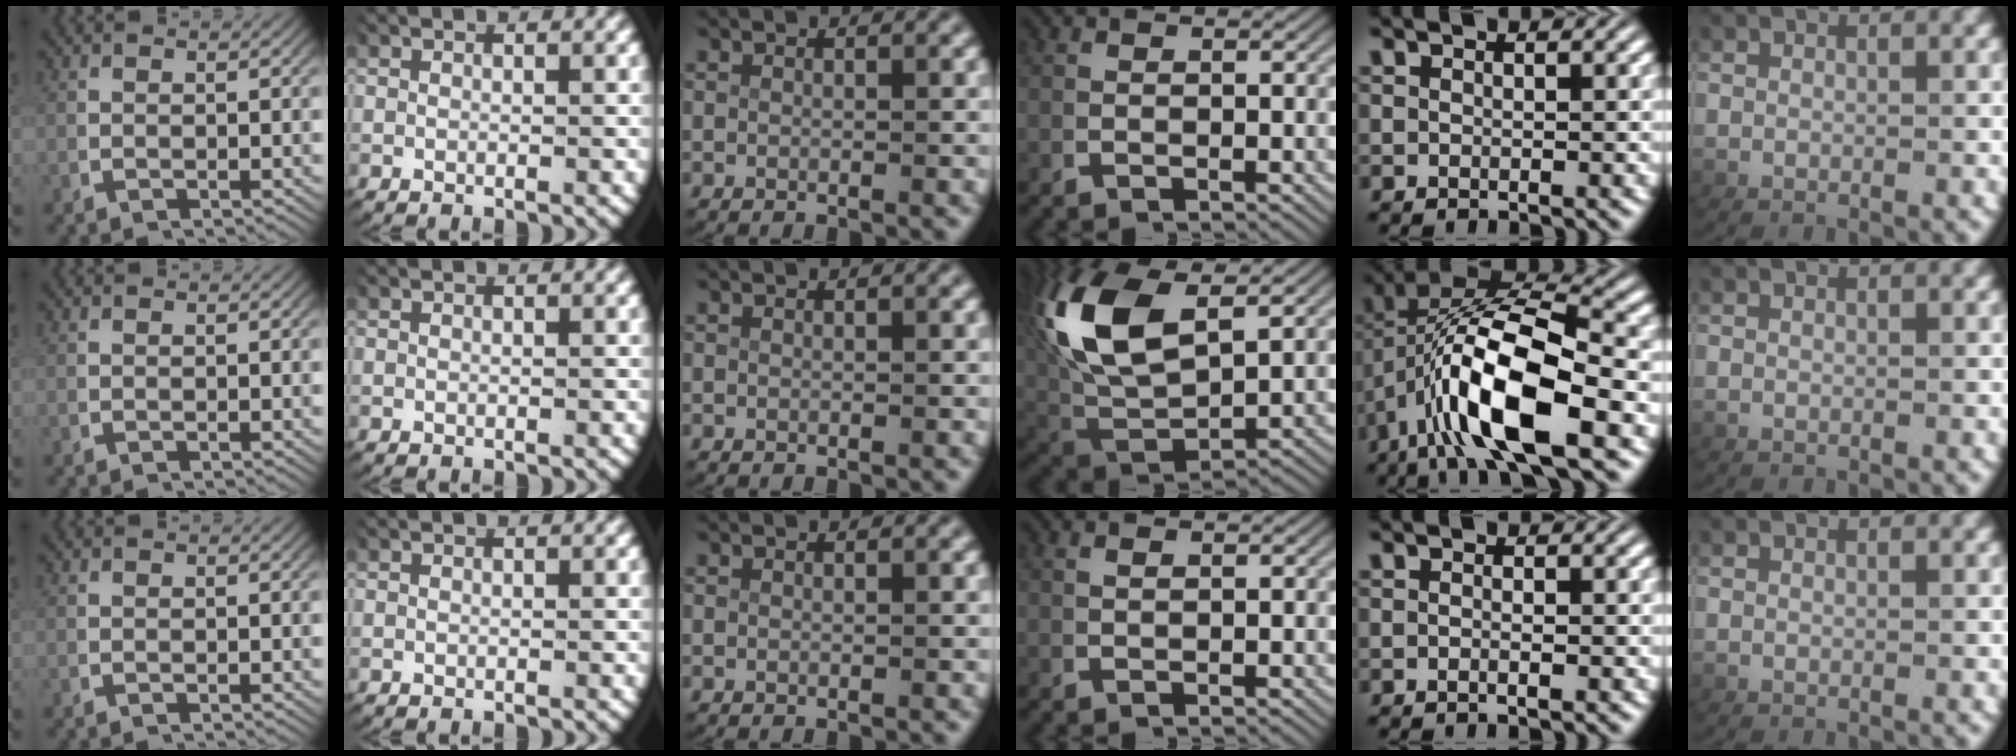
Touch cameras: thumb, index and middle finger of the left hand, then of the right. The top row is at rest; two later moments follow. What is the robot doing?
{"motion": "lift_and_place", "object": "scissors"}